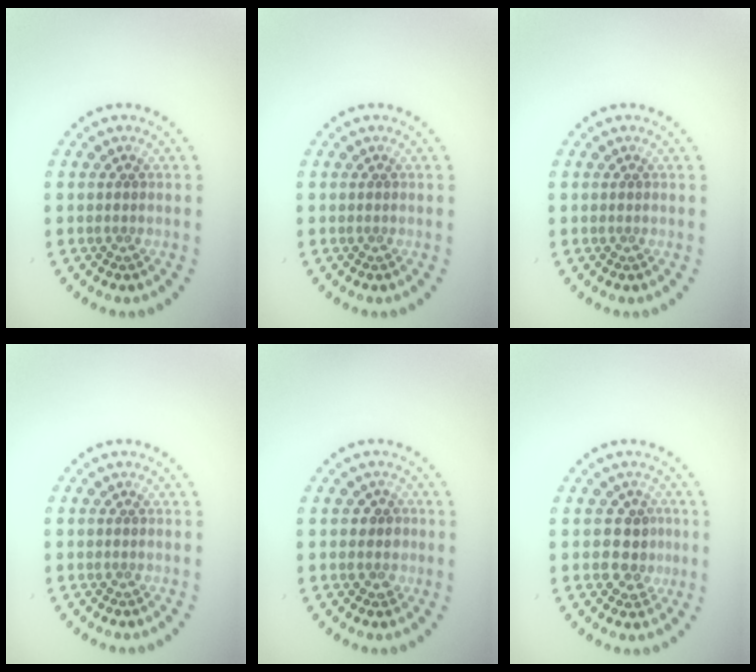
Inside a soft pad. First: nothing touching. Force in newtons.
{"total": 0.0}
{"total": 0.0}
{"total": 0.0}
{"total": 1.2, "press": 1.0, "slide": 0.7}
{"total": 2.9, "press": 2.7, "slide": 1.1}